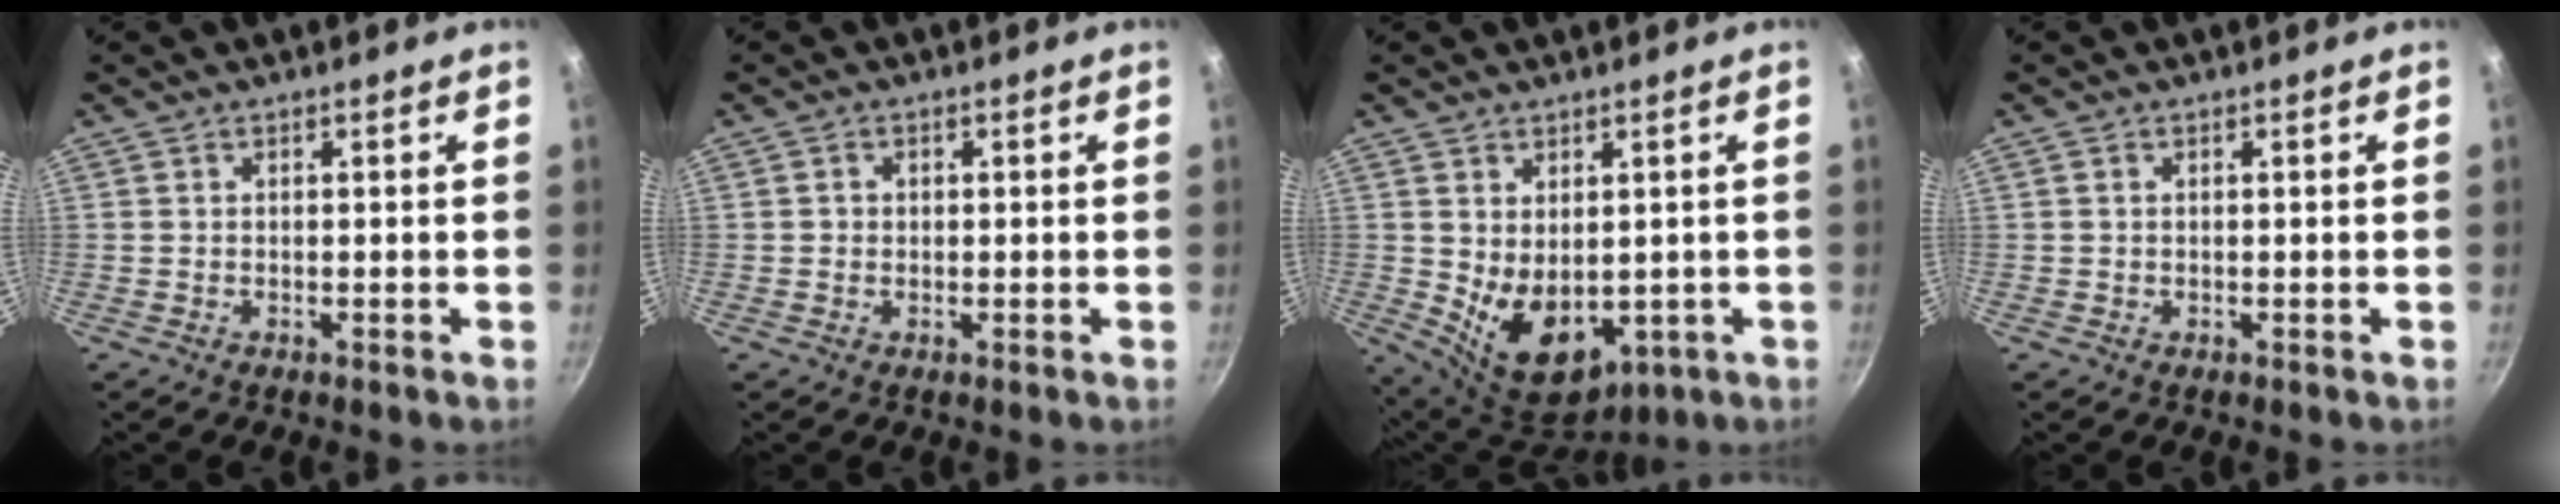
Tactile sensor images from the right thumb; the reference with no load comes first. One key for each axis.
{"total": 1.0, "fx": 0.1, "fy": 1.0, "fz": 0.3, "tx": 0.000, "ty": 0.001, "tz": -0.001}
{"total": 11.3, "fx": -0.3, "fy": 7.7, "fz": 8.2, "tx": -0.108, "ty": -0.027, "tz": 0.024}
{"total": 0.0}